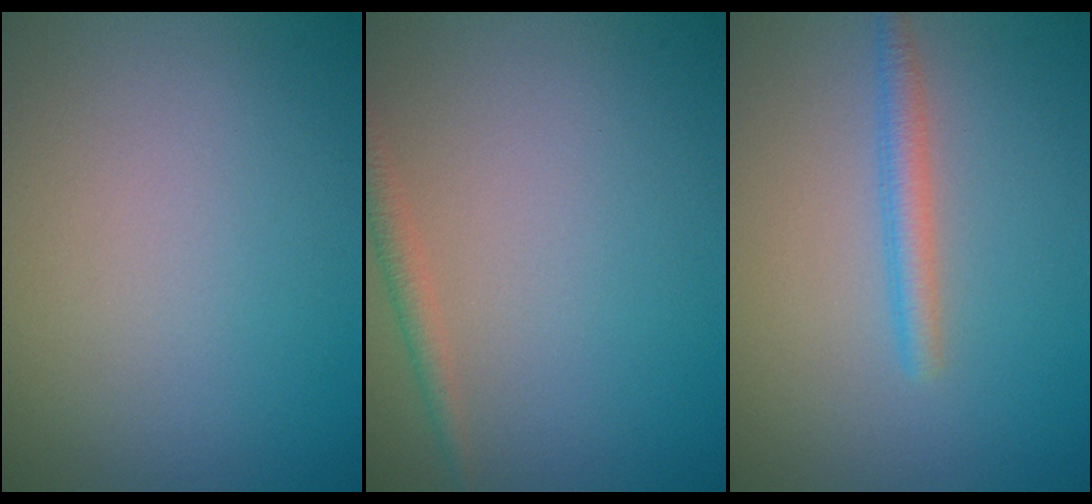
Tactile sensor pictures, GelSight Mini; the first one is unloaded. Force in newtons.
{"total": 1.4, "press": 1.4, "slide": 0.0}
{"total": 1.9, "press": 1.9, "slide": 0.0}